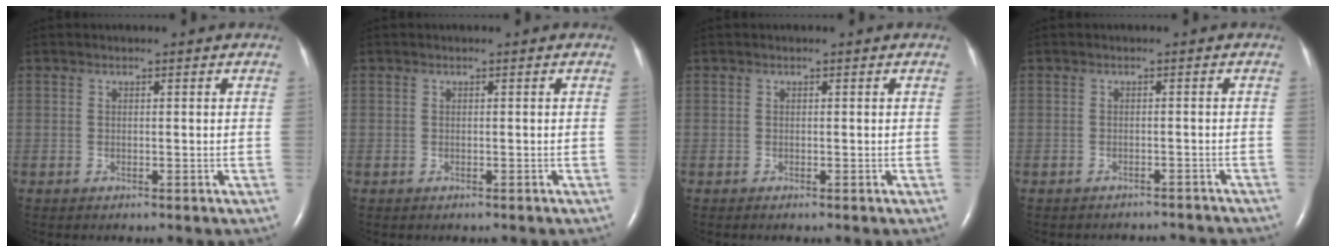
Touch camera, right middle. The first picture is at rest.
{"total": 0.0}
{"total": 0.0}
{"total": 6.1, "force": [-5.9, 1.7, 0.4], "torque": [0.001, 0.005, -0.058]}